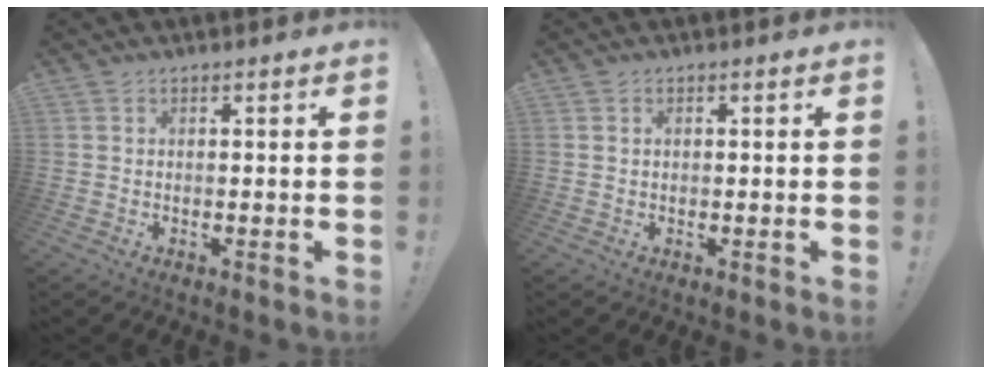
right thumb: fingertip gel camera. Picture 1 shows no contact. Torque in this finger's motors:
{"motor_torque": [-0.11, -0.11, -0.16, 0.16, 0.06]}